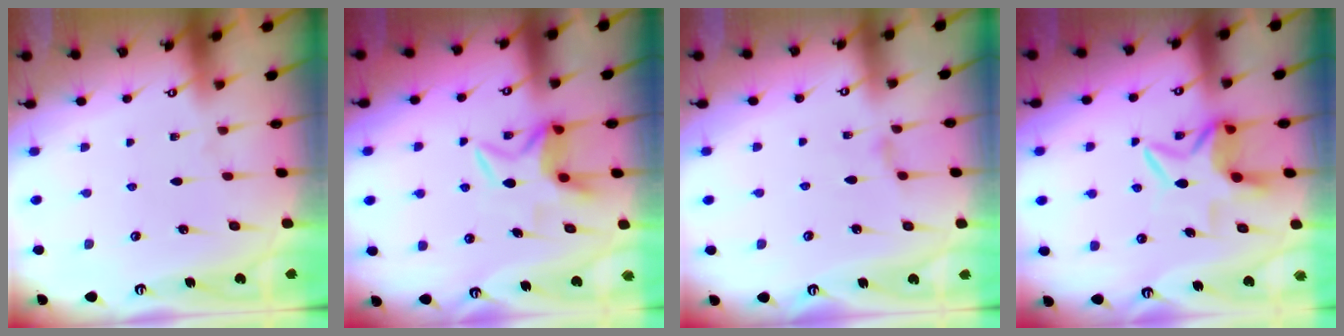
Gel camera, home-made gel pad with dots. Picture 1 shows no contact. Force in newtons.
{"total": 5.9, "press": 5.9, "slide": 0.3}
{"total": 1.6, "press": 1.6, "slide": 0.3}
{"total": 6.8, "press": 6.7, "slide": 1.6}